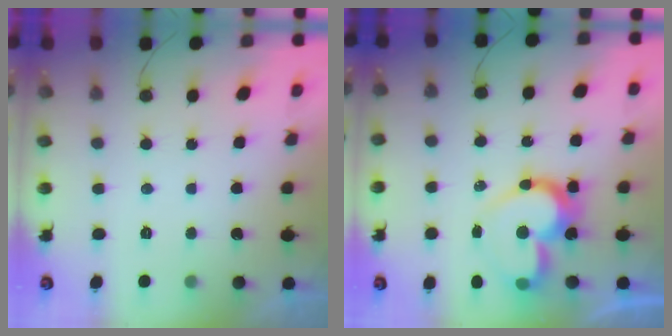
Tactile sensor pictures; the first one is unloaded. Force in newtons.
{"total": 14.3, "press": 14.2, "slide": 1.2}